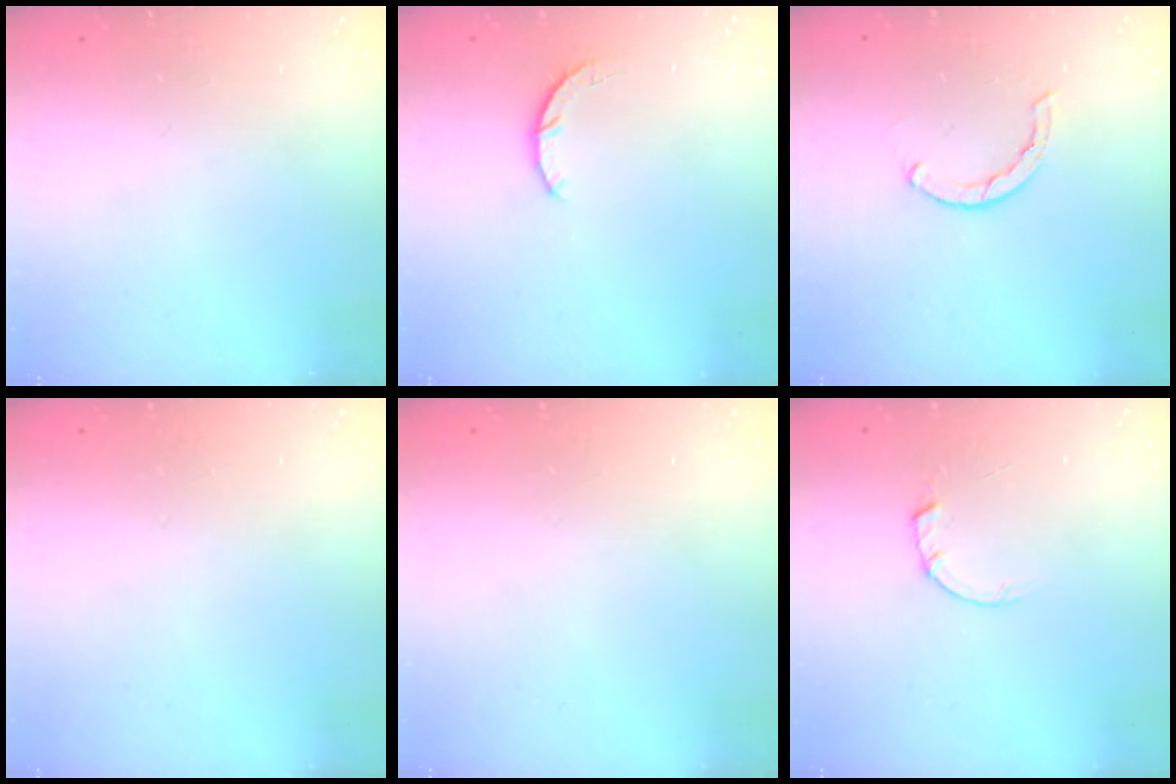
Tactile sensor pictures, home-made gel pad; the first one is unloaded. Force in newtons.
{"total": 3.1, "press": 3.1, "slide": 0.5}
{"total": 1.7, "press": 1.6, "slide": 0.3}
{"total": 2.7, "press": 2.7, "slide": 0.2}
{"total": 2.7, "press": 2.7, "slide": 0.2}
{"total": 1.5, "press": 1.5, "slide": 0.3}